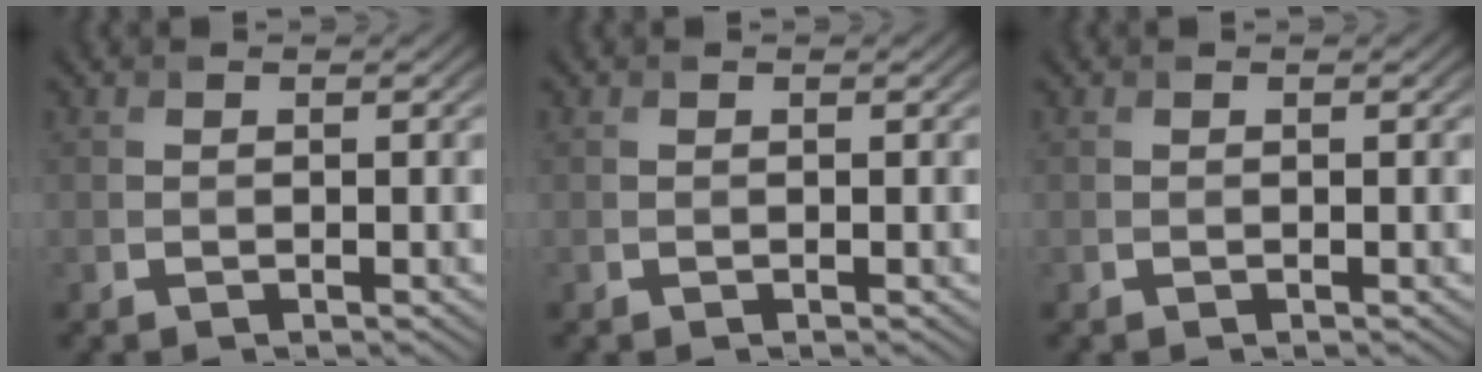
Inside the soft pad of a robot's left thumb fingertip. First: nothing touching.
{"total": 0.0}
{"total": 0.0}